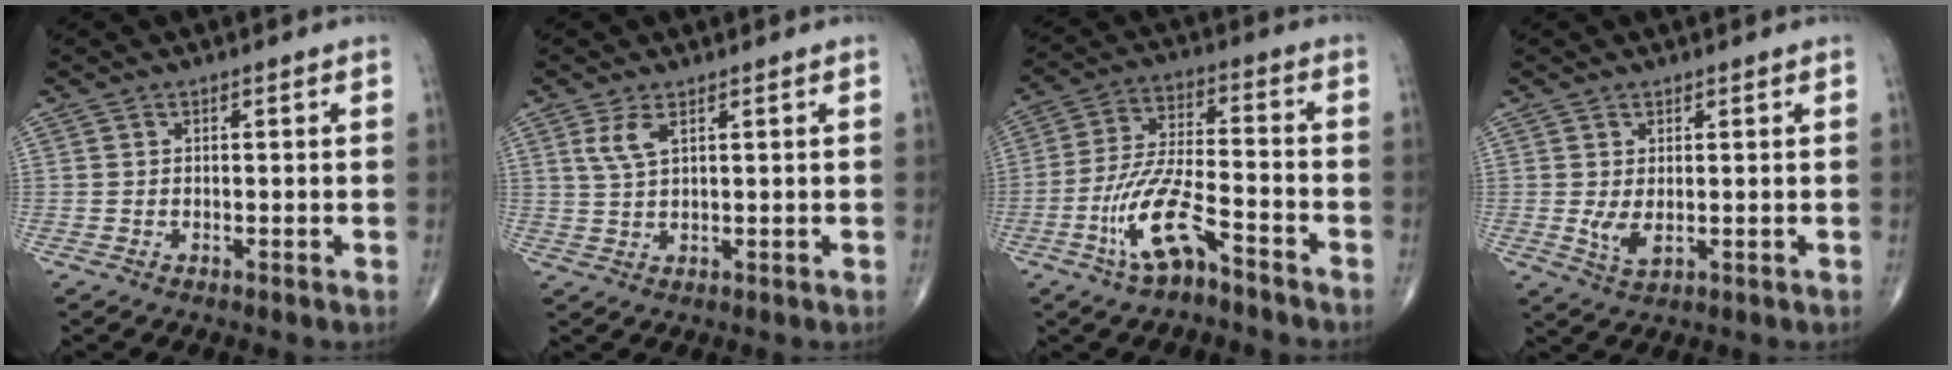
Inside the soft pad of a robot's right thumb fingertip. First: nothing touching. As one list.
[{"total": 3.3, "force": [1.6, 1.1, 2.7], "torque": [-0.062, -0.002, 0.040]}, {"total": 12.2, "force": [-6.8, 3.8, 9.3], "torque": [-0.199, 0.048, -0.125]}, {"total": 3.3, "force": [0.1, 1.5, 3.0], "torque": [-0.060, -0.011, 0.010]}]